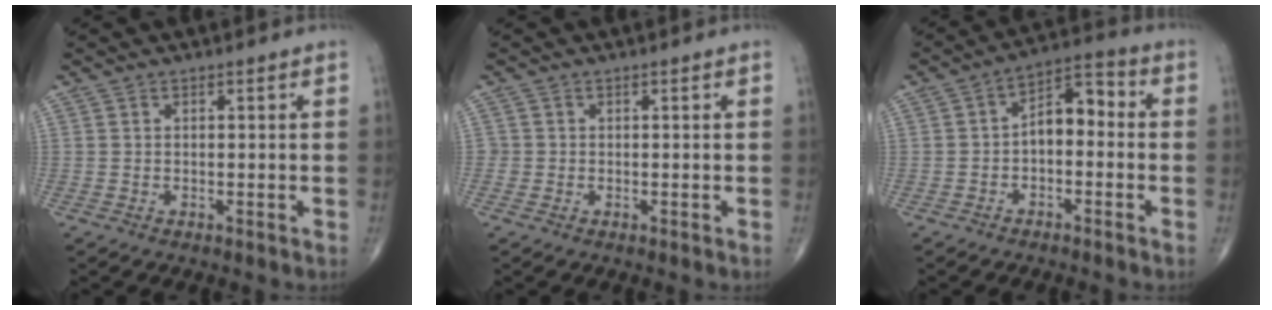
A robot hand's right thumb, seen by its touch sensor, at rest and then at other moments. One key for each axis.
{"total": 1.1, "fx": -0.3, "fy": 1.1, "fz": 0.0, "tx": 0.007, "ty": 0.006, "tz": -0.009}
{"total": 7.7, "fx": -0.9, "fy": 4.6, "fz": 6.1, "tx": -0.077, "ty": 0.041, "tz": -0.029}